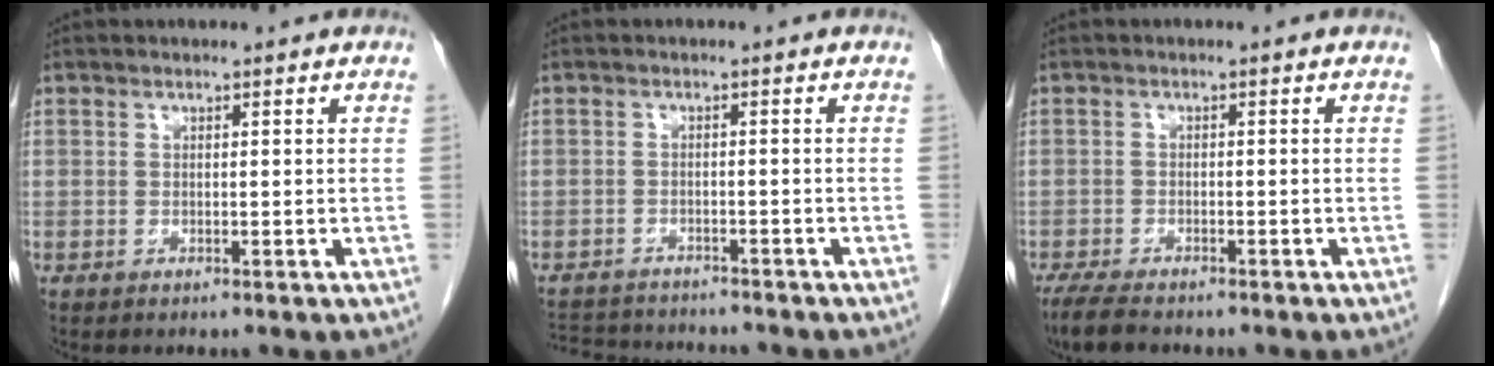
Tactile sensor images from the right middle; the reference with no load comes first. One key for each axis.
{"total": 10.0, "fx": -9.4, "fy": 2.0, "fz": 2.9, "tx": -0.057, "ty": 0.001, "tz": -0.132}
{"total": 4.9, "fx": -4.0, "fy": 1.1, "fz": 2.6, "tx": -0.051, "ty": -0.014, "tz": -0.068}